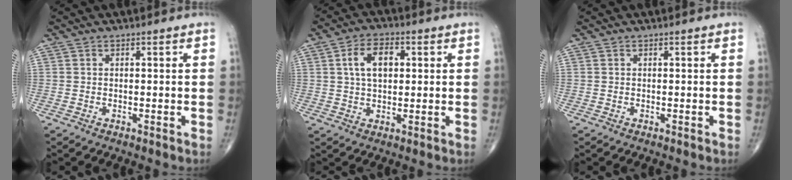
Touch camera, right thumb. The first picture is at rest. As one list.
[{"total": 7.7, "force": [1.8, 4.6, 6.0], "torque": [-0.093, 0.008, 0.029]}, {"total": 0.0}]